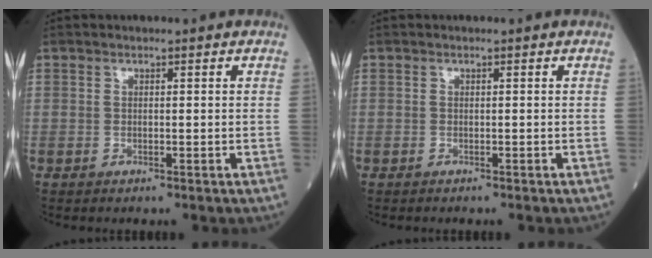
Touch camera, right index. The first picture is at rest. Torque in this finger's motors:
{"motor_torque": [0.06, -0.06, -0.03, -0.01]}